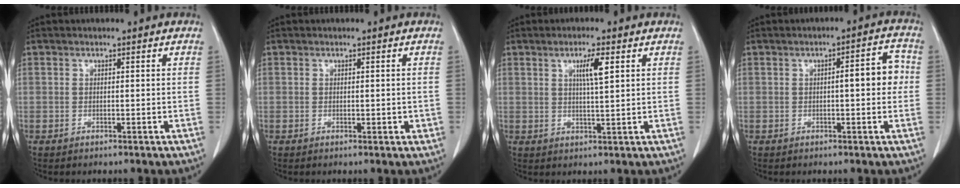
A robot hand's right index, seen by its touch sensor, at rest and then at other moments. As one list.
[{"total": 1.4, "force": [-0.1, 0.7, 1.2], "torque": [-0.014, 0.000, 0.002]}, {"total": 4.1, "force": [1.6, 0.1, 3.7], "torque": [-0.063, -0.002, 0.026]}, {"total": 5.1, "force": [0.0, 1.2, 4.9], "torque": [-0.061, 0.020, -0.005]}]